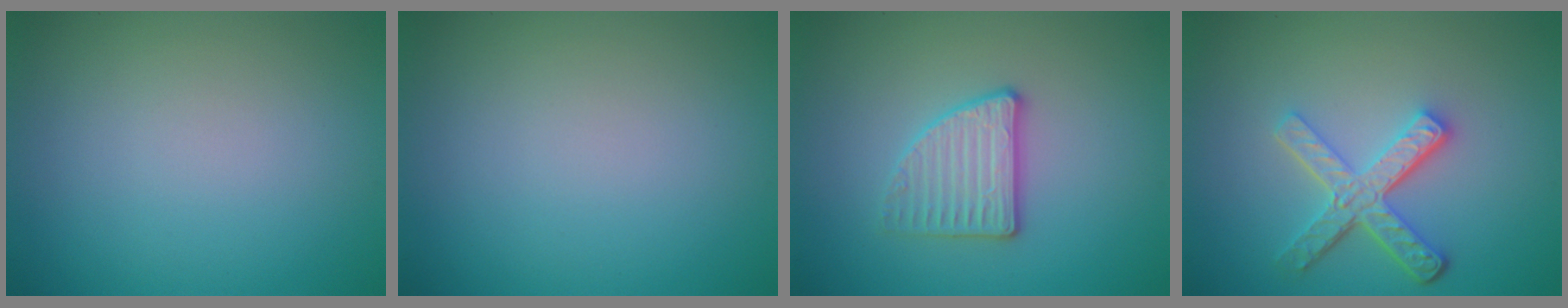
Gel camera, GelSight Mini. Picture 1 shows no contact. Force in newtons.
{"total": 0.0}
{"total": 2.9, "press": 2.8, "slide": 0.7}
{"total": 4.6, "press": 3.4, "slide": 3.1}